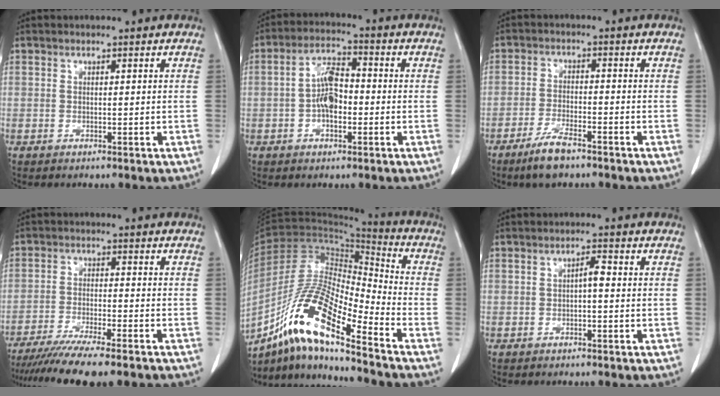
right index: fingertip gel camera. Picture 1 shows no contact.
{"total": 6.4, "force": [-1.0, 2.9, 5.6], "torque": [-0.115, 0.014, -0.025]}
{"total": 5.6, "force": [-4.1, 1.2, 3.6], "torque": [-0.079, -0.008, -0.074]}
{"total": 13.0, "force": [-10.9, 0.4, 7.1], "torque": [-0.105, -0.029, -0.170]}
{"total": 16.9, "force": [-10.6, 2.7, 12.9], "torque": [-0.246, -0.002, -0.190]}
{"total": 1.8, "force": [-0.2, 0.4, 1.7], "torque": [-0.028, 0.005, -0.003]}